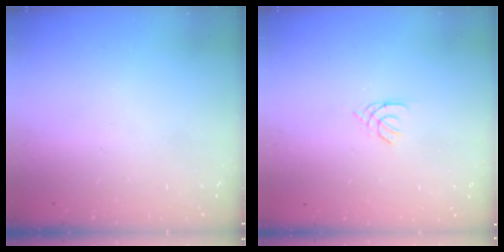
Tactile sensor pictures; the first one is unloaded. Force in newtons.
{"total": 1.4, "press": 1.4, "slide": 0.3}